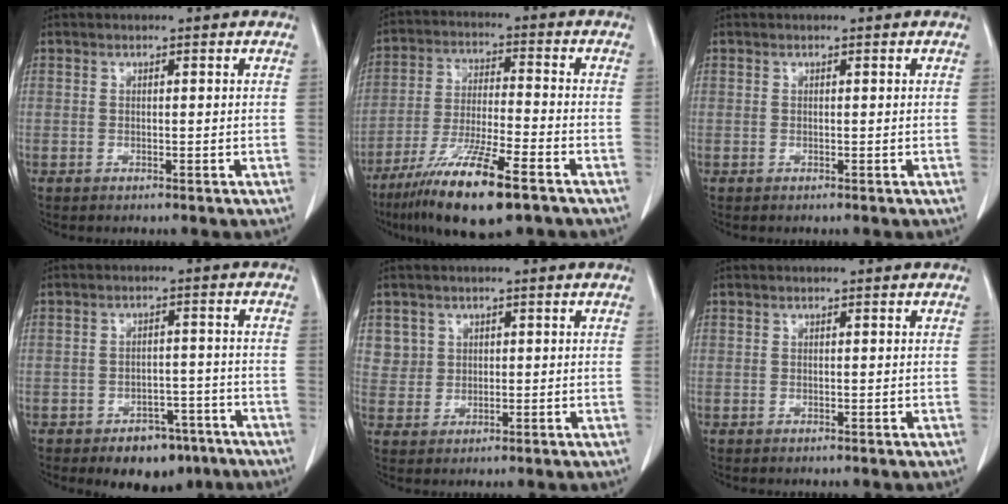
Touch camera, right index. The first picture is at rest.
{"total": 14.2, "force": [-8.9, 1.7, 10.9], "torque": [-0.211, -0.034, -0.160]}
{"total": 0.0}
{"total": 7.5, "force": [-5.2, 4.2, 3.4], "torque": [-0.036, 0.012, -0.072]}
{"total": 3.3, "force": [1.4, 3.0, -0.1], "torque": [0.019, 0.001, 0.024]}
{"total": 0.0}